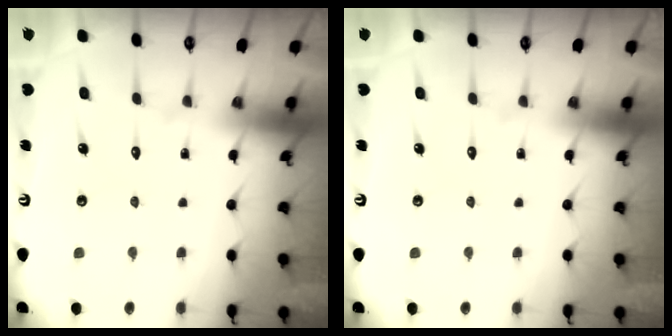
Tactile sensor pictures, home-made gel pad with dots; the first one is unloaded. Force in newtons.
{"total": 0.0}